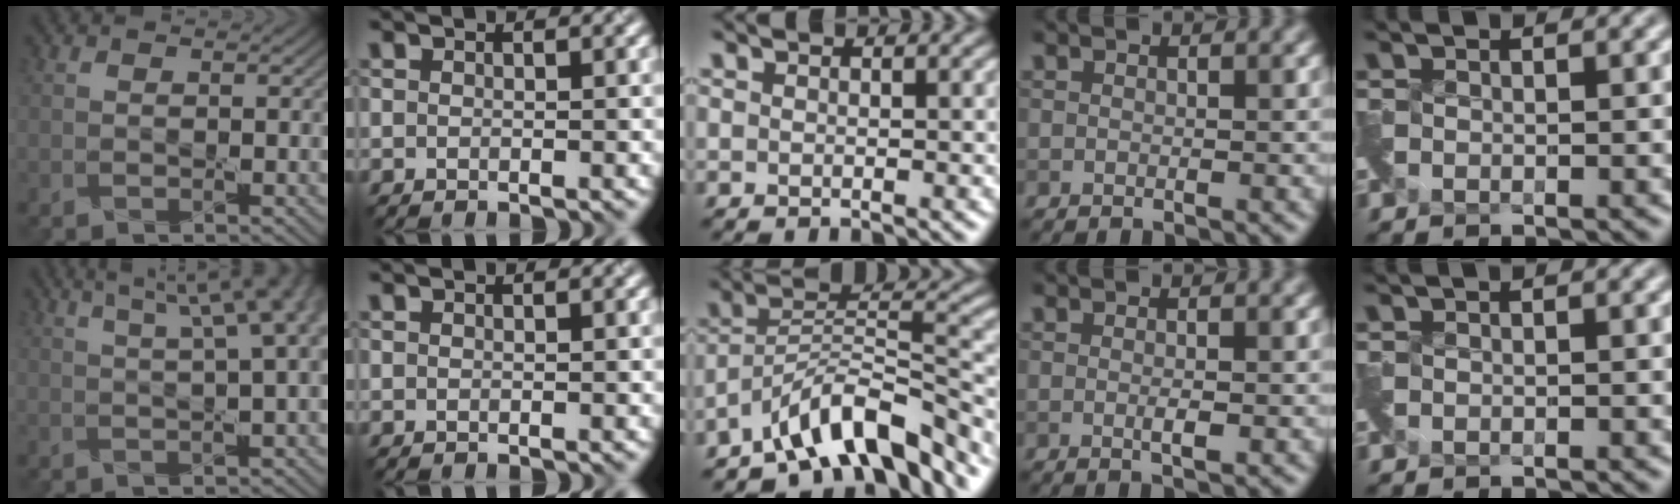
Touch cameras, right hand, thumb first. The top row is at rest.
{"thumb": {"total": 12.0, "force": [4.7, 4.1, 10.3], "torque": [-0.117, 0.059, 0.044]}, "middle": {"total": 9.7, "force": [-7.0, 3.0, 6.0], "torque": [-0.086, 0.010, -0.131]}, "ring": {"total": 1.1, "force": [-0.1, 0.2, 1.1], "torque": [-0.021, -0.003, -0.002]}, "little": {"total": 0.6, "force": [-0.5, 0.1, 0.3], "torque": [-0.007, -0.013, -0.011]}}